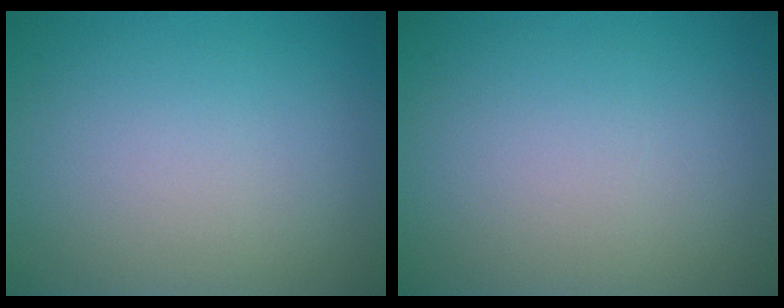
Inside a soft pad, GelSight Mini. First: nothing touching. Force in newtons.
{"total": 0.0}